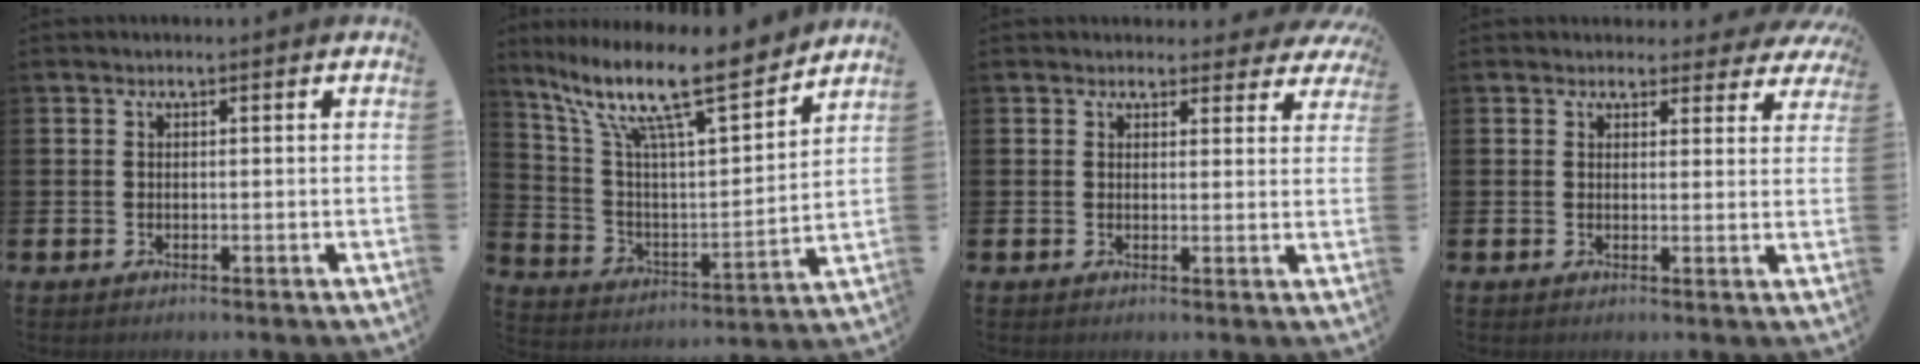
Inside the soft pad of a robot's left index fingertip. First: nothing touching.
{"total": 13.1, "force": [10.4, 2.3, 7.7], "torque": [-0.172, -0.070, 0.170]}
{"total": 2.6, "force": [2.2, 1.3, 0.2], "torque": [0.007, -0.012, 0.034]}
{"total": 2.8, "force": [2.4, 1.4, 0.2], "torque": [0.006, -0.014, 0.037]}